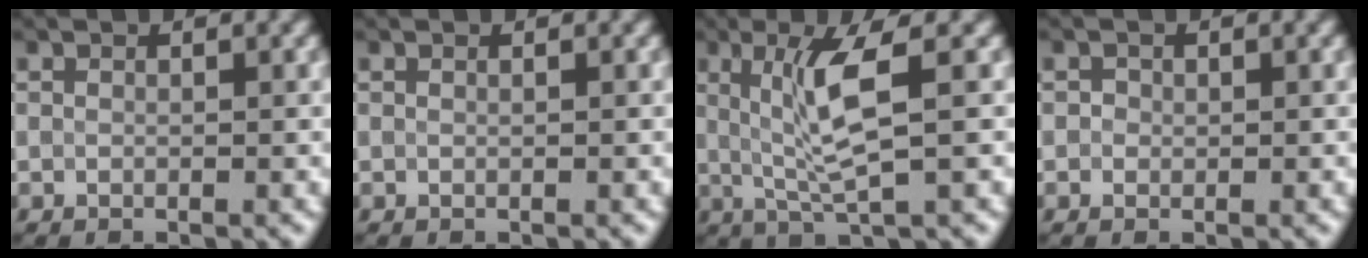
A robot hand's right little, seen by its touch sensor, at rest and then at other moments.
{"total": 0.0}
{"total": 4.8, "force": [0.9, 0.6, 4.6], "torque": [-0.098, 0.000, 0.024]}
{"total": 0.7, "force": [0.1, 0.7, 0.1], "torque": [-0.001, -0.001, -0.002]}